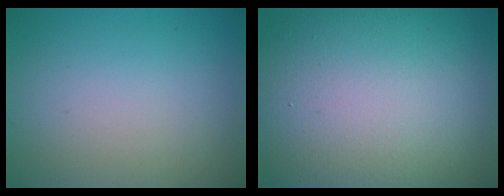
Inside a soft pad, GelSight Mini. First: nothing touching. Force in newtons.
{"total": 16.4, "press": 16.4, "slide": 1.5}